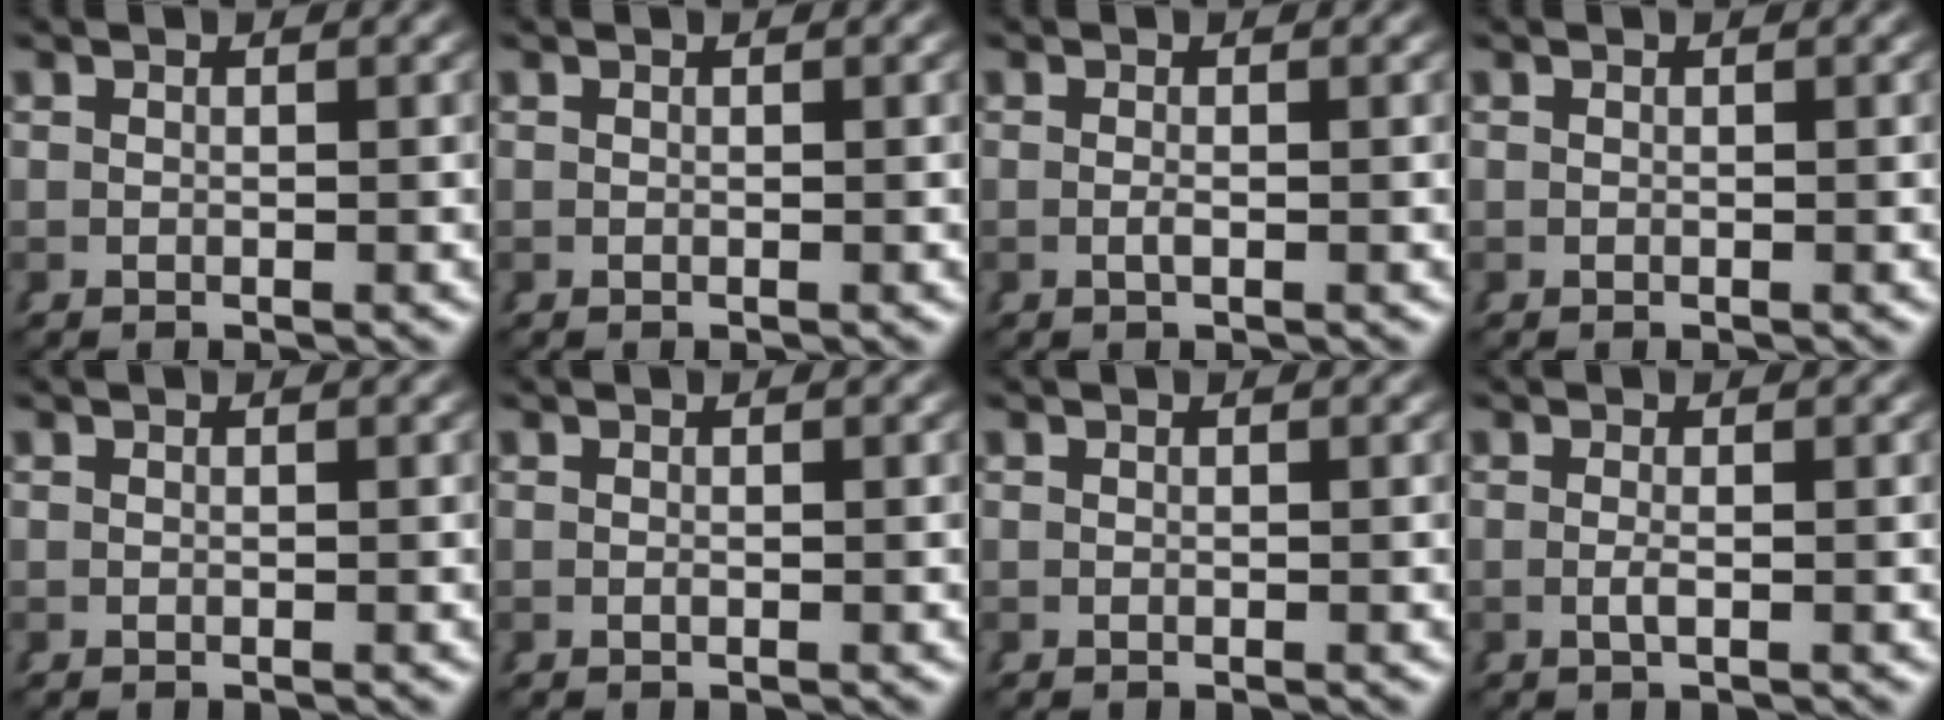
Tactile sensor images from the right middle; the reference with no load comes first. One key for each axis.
{"total": 0.0}
{"total": 0.6, "fx": -0.4, "fy": -0.1, "fz": 0.4, "tx": -0.012, "ty": -0.005, "tz": -0.007}
{"total": 0.0}
{"total": 0.0}
{"total": 0.0}
{"total": 0.0}
{"total": 0.8, "fx": -0.5, "fy": -0.2, "fz": 0.6, "tx": -0.019, "ty": -0.007, "tz": -0.007}